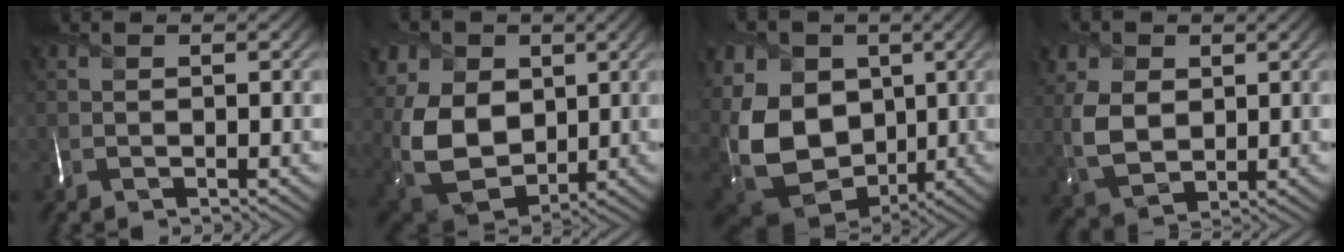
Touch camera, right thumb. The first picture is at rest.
{"total": 13.0, "force": [2.8, 9.3, 8.6], "torque": [-0.223, 0.001, 0.056]}
{"total": 17.2, "force": [1.1, 13.2, 10.9], "torque": [-0.286, -0.002, 0.045]}
{"total": 6.7, "force": [2.4, 4.7, 4.1], "torque": [-0.116, -0.001, 0.050]}